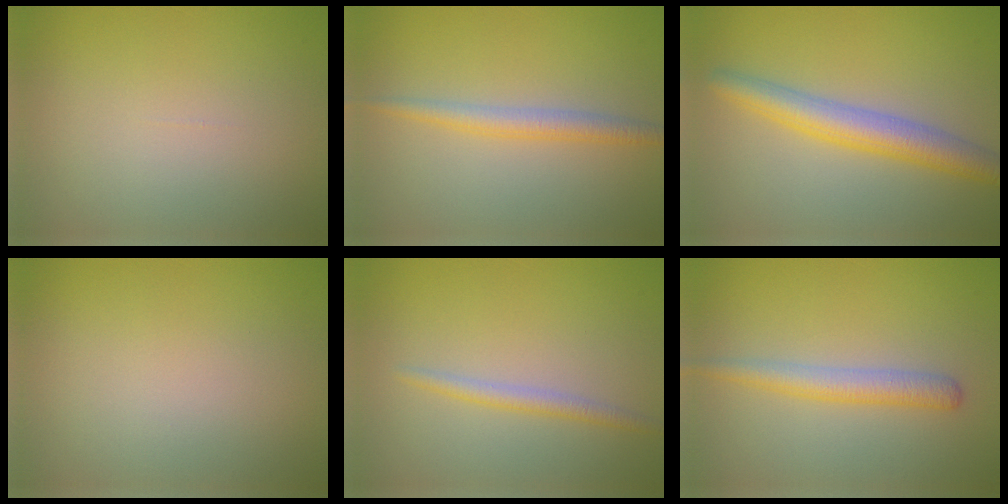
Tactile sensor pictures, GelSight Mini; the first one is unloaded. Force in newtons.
{"total": 2.5, "press": 2.5, "slide": 0.0}
{"total": 4.8, "press": 4.8, "slide": 0.1}
{"total": 0.0}
{"total": 1.8, "press": 1.7, "slide": 0.1}
{"total": 2.9, "press": 2.9, "slide": 0.1}